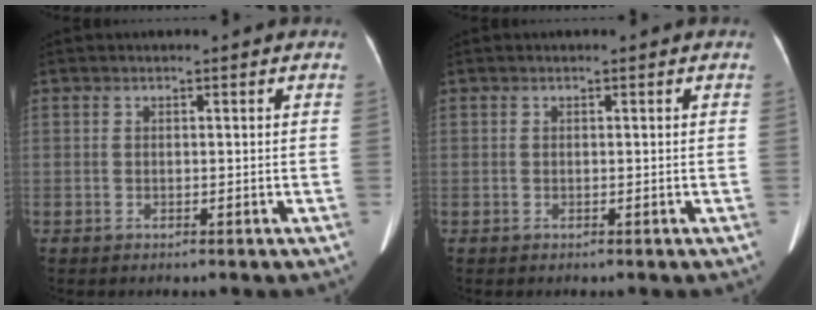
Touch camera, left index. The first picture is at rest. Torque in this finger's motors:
{"motor_torque": [0.03, 0.04, 0.00, 0.00]}